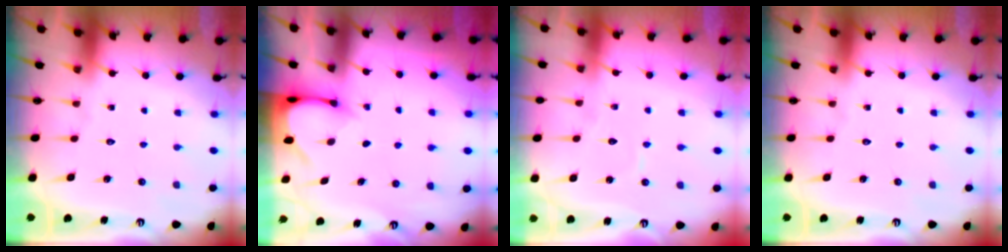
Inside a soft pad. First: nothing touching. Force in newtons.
{"total": 3.4, "press": 3.4, "slide": 0.3}
{"total": 3.4, "press": 3.4, "slide": 0.3}
{"total": 0.0}